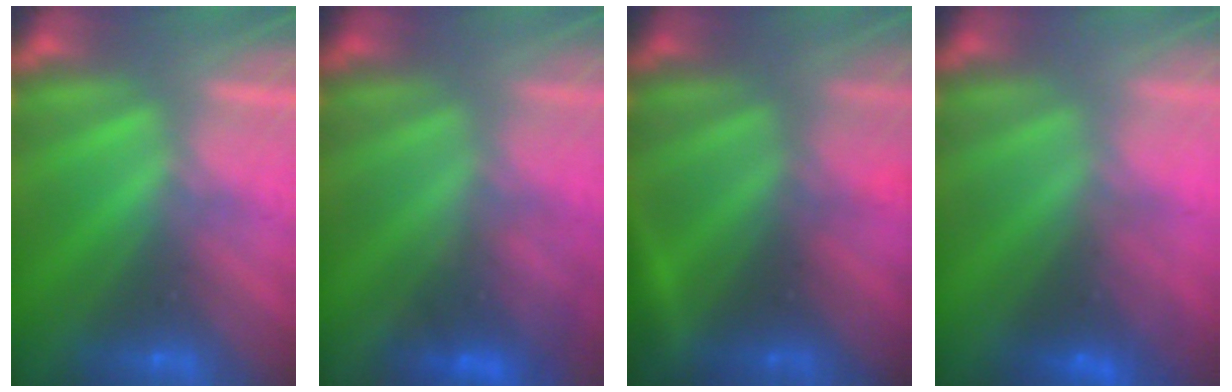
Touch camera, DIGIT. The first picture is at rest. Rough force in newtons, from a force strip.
{"total": 4.6}
{"total": 6.8}
{"total": 2.8}